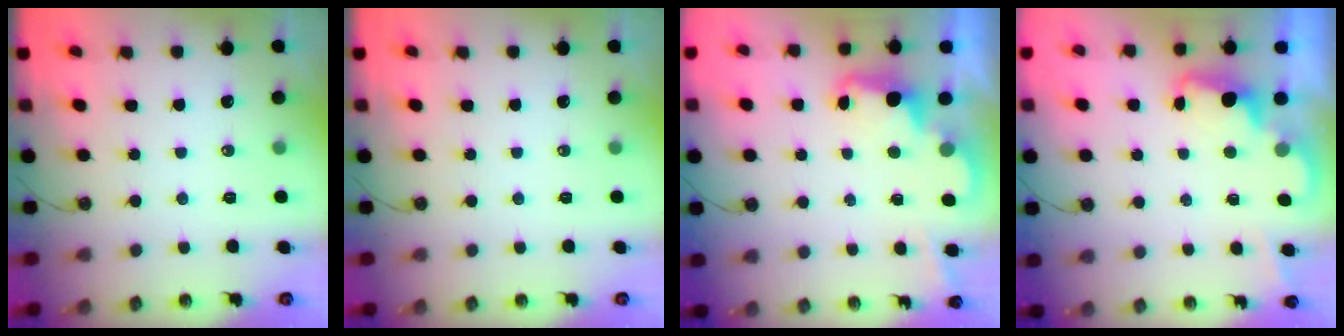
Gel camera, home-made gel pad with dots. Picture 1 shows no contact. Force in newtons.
{"total": 0.0}
{"total": 2.5, "press": 2.5, "slide": 0.6}
{"total": 2.4, "press": 2.3, "slide": 0.5}